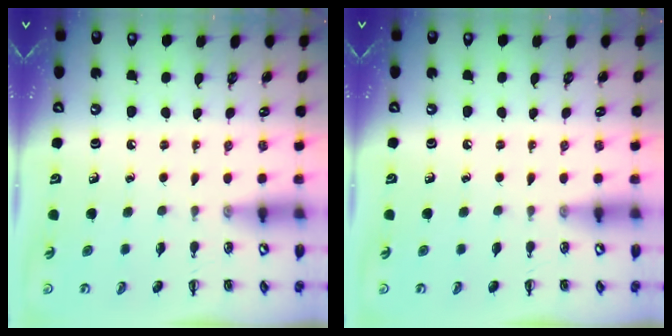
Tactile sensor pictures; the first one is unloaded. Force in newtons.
{"total": 0.0}